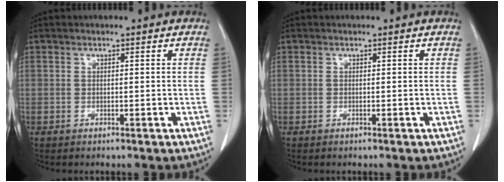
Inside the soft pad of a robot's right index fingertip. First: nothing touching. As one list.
[{"total": 0.0}]